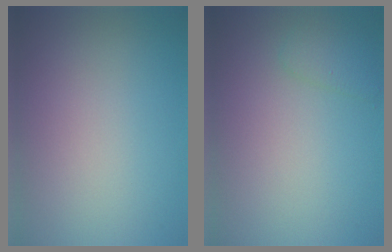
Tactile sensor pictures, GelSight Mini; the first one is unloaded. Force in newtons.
{"total": 1.3, "press": 1.3, "slide": 0.1}